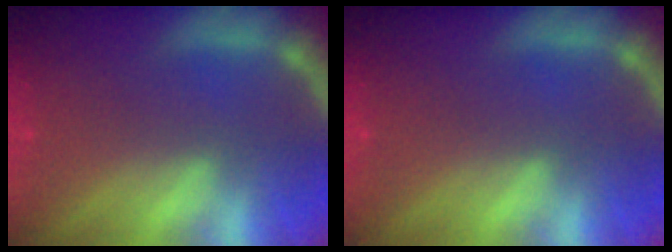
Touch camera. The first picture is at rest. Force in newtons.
{"total": 0.0}